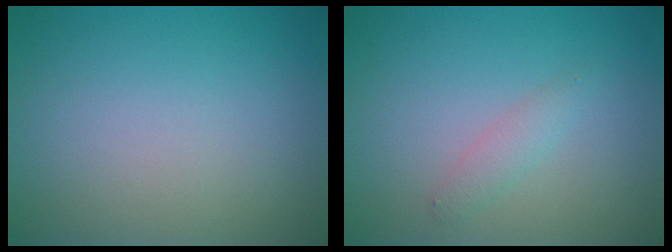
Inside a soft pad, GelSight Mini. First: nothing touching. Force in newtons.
{"total": 1.3, "press": 1.3, "slide": 0.0}